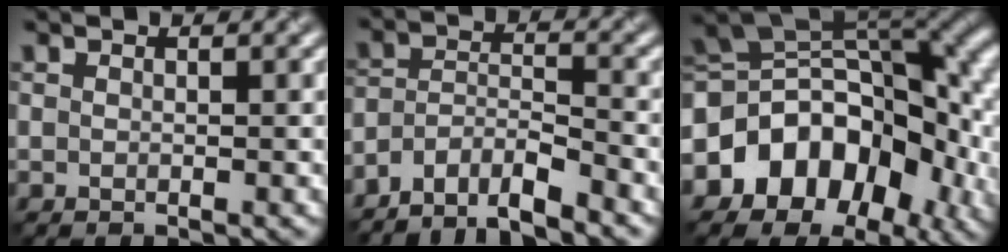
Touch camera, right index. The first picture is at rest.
{"total": 5.6, "force": [-5.0, 1.3, 2.2], "torque": [-0.037, -0.002, -0.092]}
{"total": 12.9, "force": [-2.9, 9.0, 8.7], "torque": [-0.137, 0.025, -0.064]}